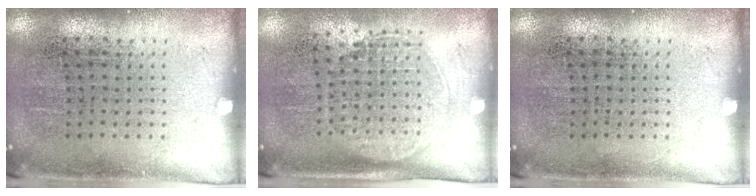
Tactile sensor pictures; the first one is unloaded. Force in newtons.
{"total": 1.5, "press": 1.3, "slide": 0.8}
{"total": 0.0}